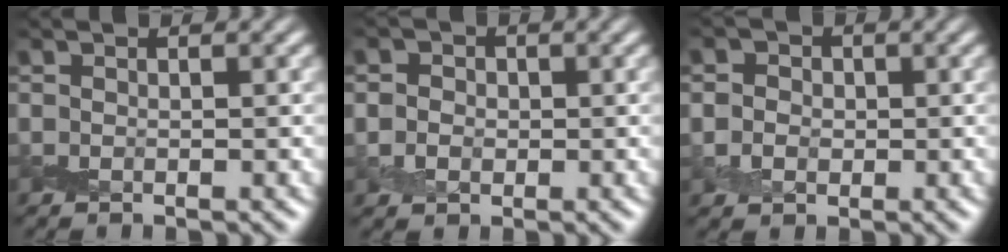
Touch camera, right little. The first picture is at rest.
{"total": 2.9, "force": [0.3, 2.5, 1.3], "torque": [-0.010, 0.010, -0.012]}
{"total": 3.3, "force": [0.4, 3.0, 1.5], "torque": [-0.011, 0.012, -0.011]}